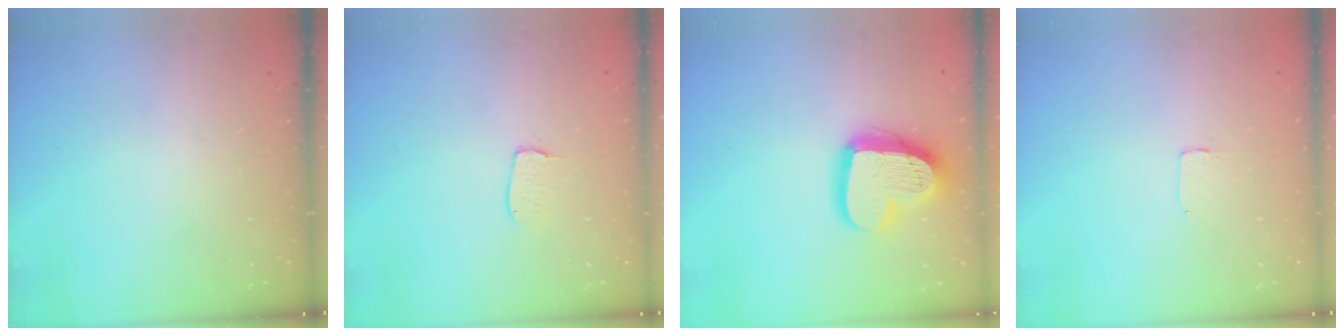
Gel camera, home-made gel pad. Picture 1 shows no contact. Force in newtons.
{"total": 3.8, "press": 3.8, "slide": 0.2}
{"total": 17.0, "press": 17.0, "slide": 1.5}
{"total": 1.7, "press": 1.7, "slide": 0.1}